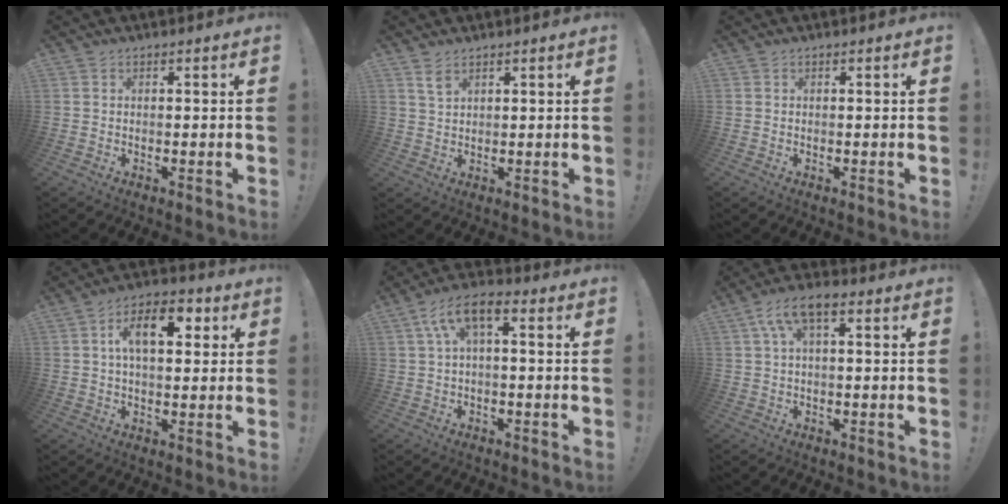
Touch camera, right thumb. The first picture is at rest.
{"total": 3.7, "force": [2.5, 1.9, 2.0], "torque": [-0.029, -0.012, 0.045]}
{"total": 0.0}
{"total": 11.8, "force": [3.0, 6.2, 9.5], "torque": [-0.147, 0.012, 0.049]}
{"total": 8.1, "force": [1.9, 3.2, 7.2], "torque": [-0.139, -0.001, 0.037]}
{"total": 7.6, "force": [2.3, 3.1, 6.6], "torque": [-0.114, 0.003, 0.046]}